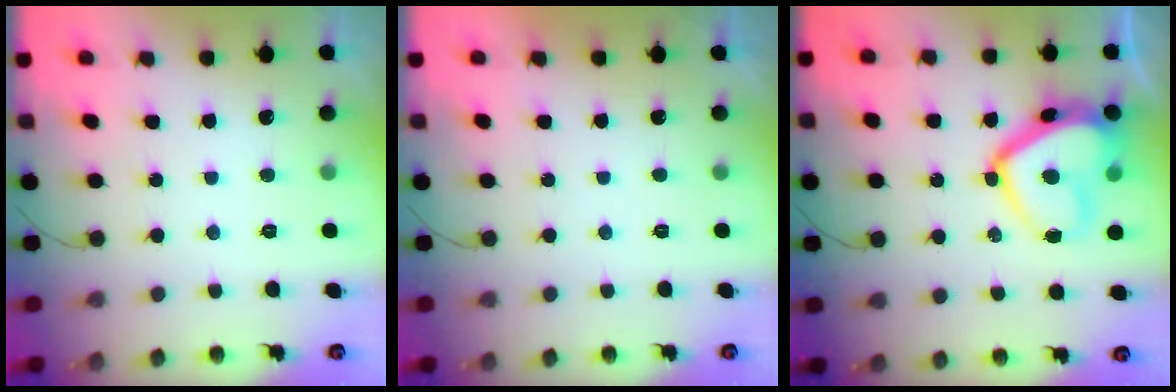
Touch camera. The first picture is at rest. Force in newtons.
{"total": 2.2, "press": 2.1, "slide": 0.3}
{"total": 16.4, "press": 16.3, "slide": 1.6}